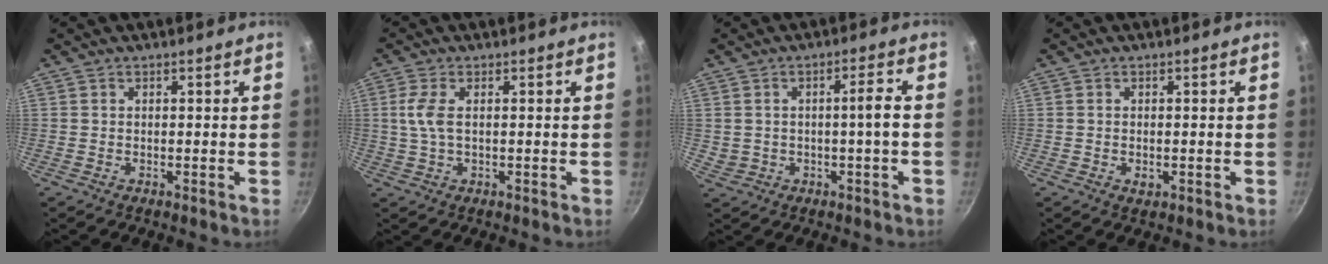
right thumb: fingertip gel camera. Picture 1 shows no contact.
{"total": 4.4, "force": [0.6, 1.9, 3.9], "torque": [-0.093, 0.004, 0.011]}
{"total": 4.8, "force": [-0.3, 1.4, 4.6], "torque": [-0.075, 0.020, 0.011]}
{"total": 1.6, "force": [-0.4, 0.9, 1.3], "torque": [-0.021, -0.001, -0.005]}